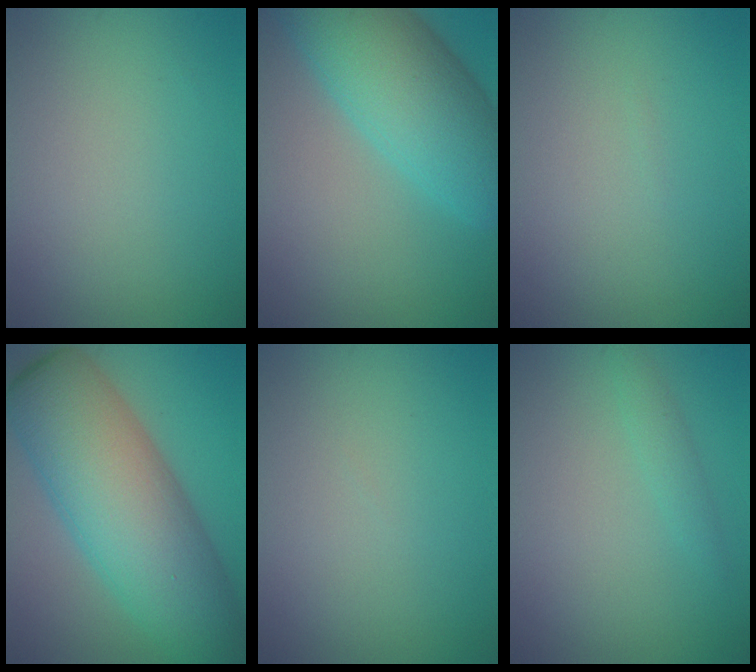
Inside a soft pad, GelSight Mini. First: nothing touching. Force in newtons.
{"total": 10.0, "press": 10.0, "slide": 0.3}
{"total": 0.0}
{"total": 12.4, "press": 12.4, "slide": 0.2}
{"total": 0.0}
{"total": 1.3, "press": 1.3, "slide": 0.1}